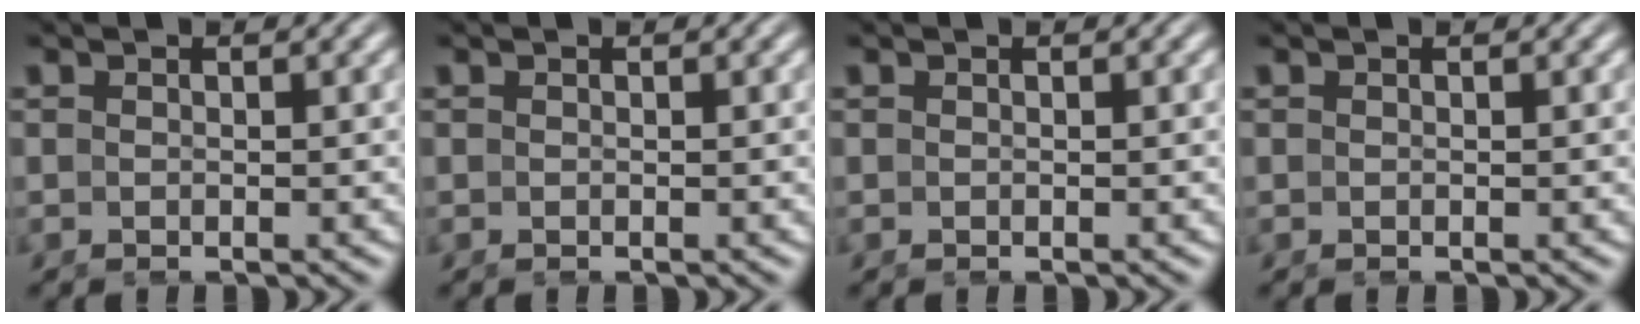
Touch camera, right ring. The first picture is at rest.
{"total": 0.0}
{"total": 0.0}
{"total": 0.0}